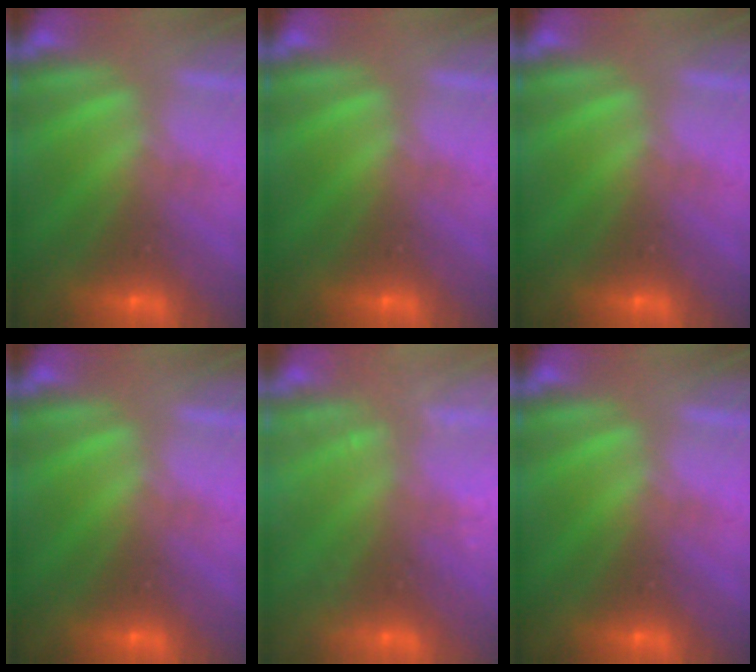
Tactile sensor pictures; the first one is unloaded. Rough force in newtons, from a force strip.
{"total": 0.0}
{"total": 0.0}
{"total": 0.0}
{"total": 2.6}
{"total": 0.0}